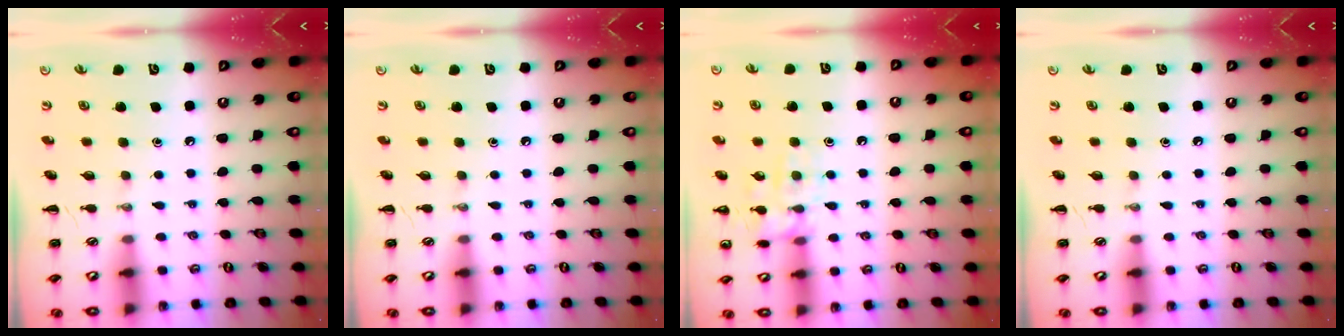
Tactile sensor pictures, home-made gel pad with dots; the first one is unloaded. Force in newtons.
{"total": 0.0}
{"total": 10.2, "press": 10.2, "slide": 0.9}
{"total": 0.0}